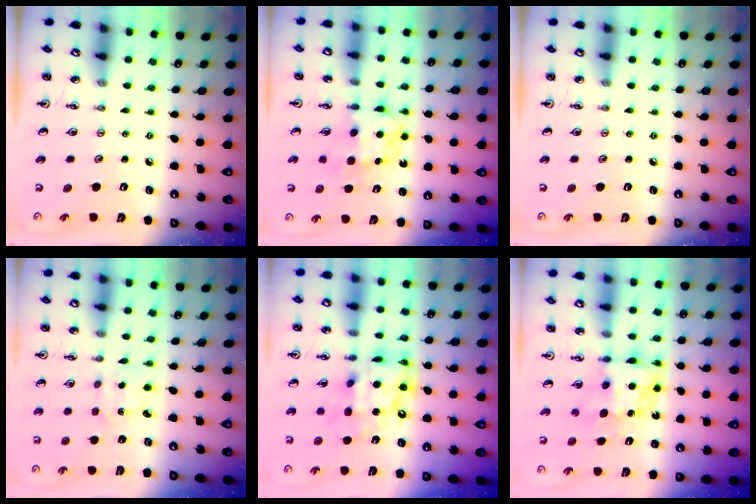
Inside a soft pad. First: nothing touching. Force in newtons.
{"total": 7.2, "press": 7.2, "slide": 0.5}
{"total": 0.0}
{"total": 2.2, "press": 2.1, "slide": 0.7}
{"total": 14.7, "press": 14.6, "slide": 1.3}
{"total": 6.8, "press": 6.8, "slide": 0.2}